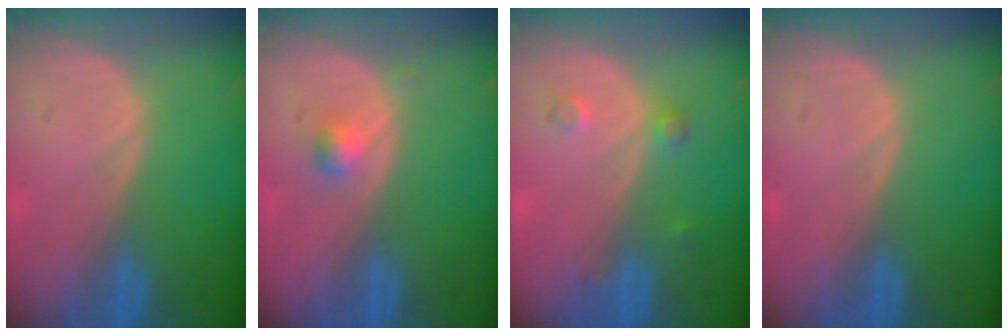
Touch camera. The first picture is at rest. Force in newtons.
{"total": 2.0, "press": 1.8, "slide": 0.8}
{"total": 2.0, "press": 2.0, "slide": 0.2}
{"total": 0.0}